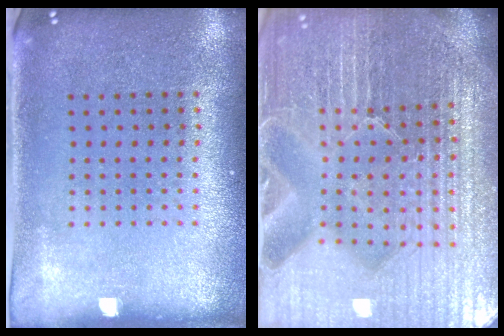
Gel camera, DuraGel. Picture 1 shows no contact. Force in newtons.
{"total": 6.7, "press": 5.9, "slide": 3.2}